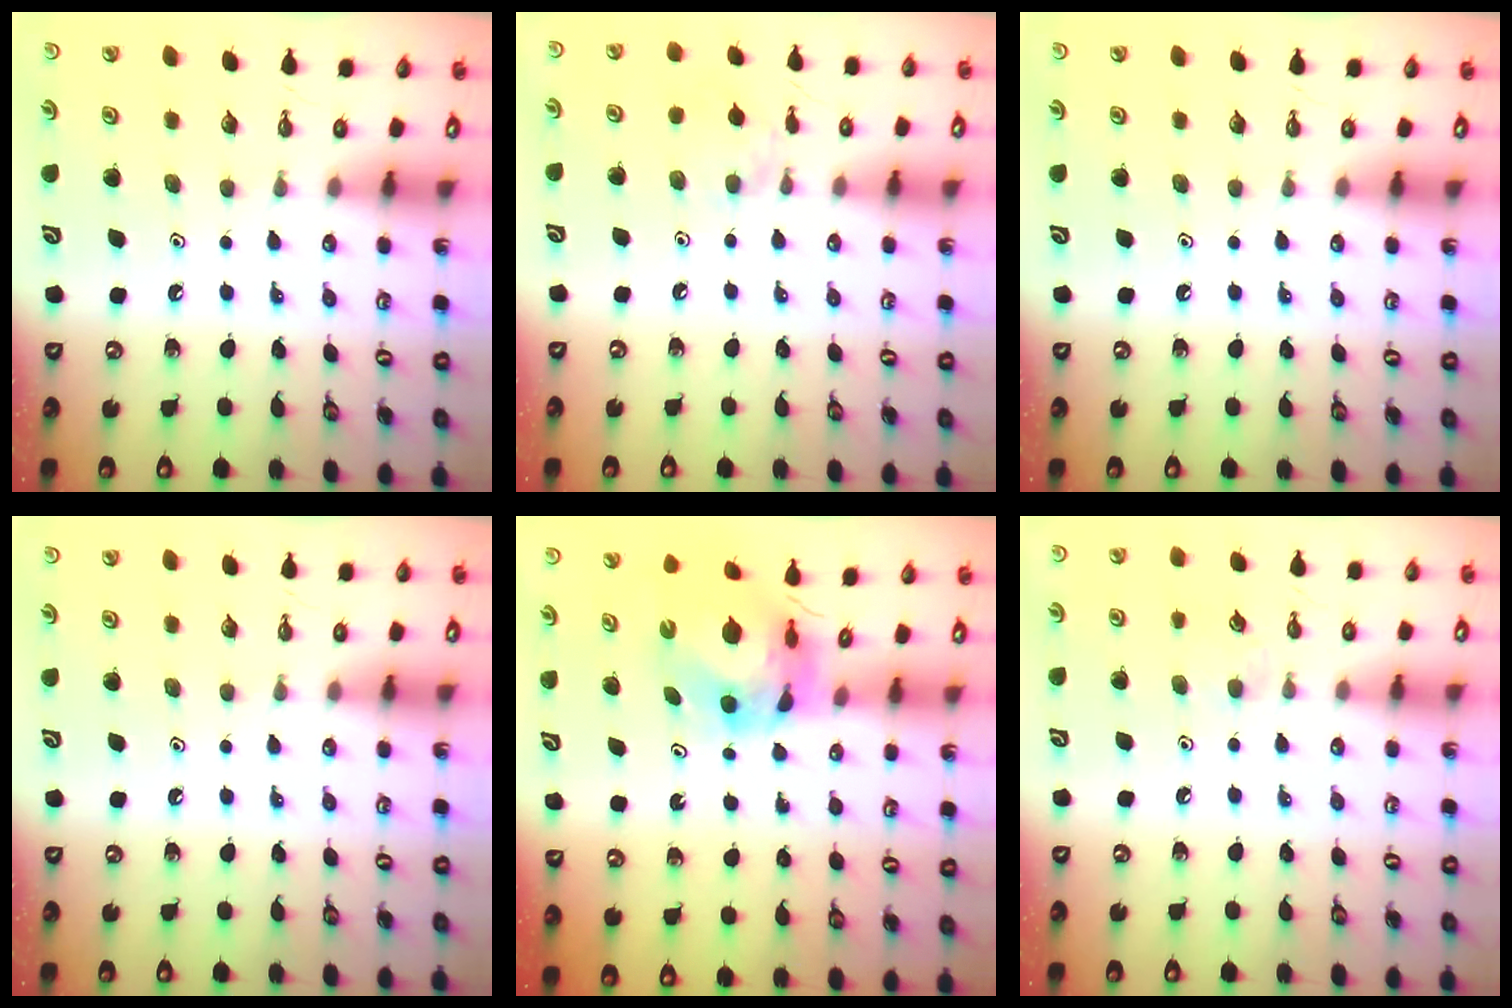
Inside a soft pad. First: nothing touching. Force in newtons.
{"total": 4.5, "press": 4.4, "slide": 0.6}
{"total": 0.0}
{"total": 0.0}
{"total": 5.7, "press": 5.7, "slide": 0.6}
{"total": 4.0, "press": 4.0, "slide": 0.5}